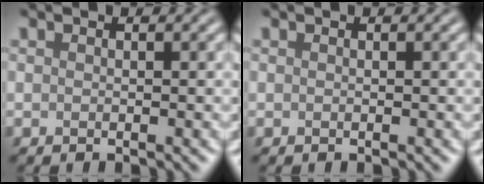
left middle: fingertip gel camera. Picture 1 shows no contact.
{"total": 0.0}